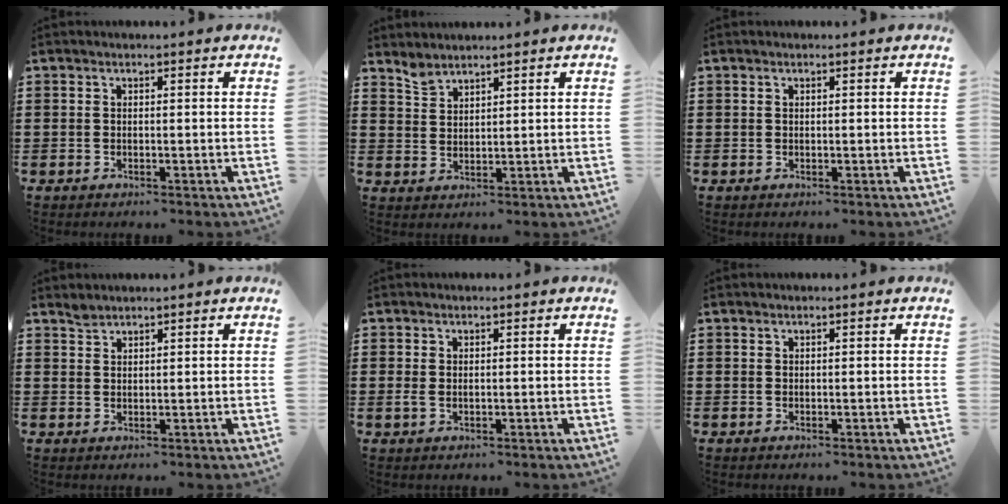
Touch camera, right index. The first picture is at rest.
{"total": 2.4, "force": [2.3, 0.6, 0.3], "torque": [-0.013, -0.001, 0.045]}
{"total": 0.0}
{"total": 1.3, "force": [1.3, 0.3, 0.1], "torque": [-0.005, -0.001, 0.025]}
{"total": 1.3, "force": [0.1, 0.7, 1.0], "torque": [-0.023, 0.004, 0.001]}
{"total": 0.0}